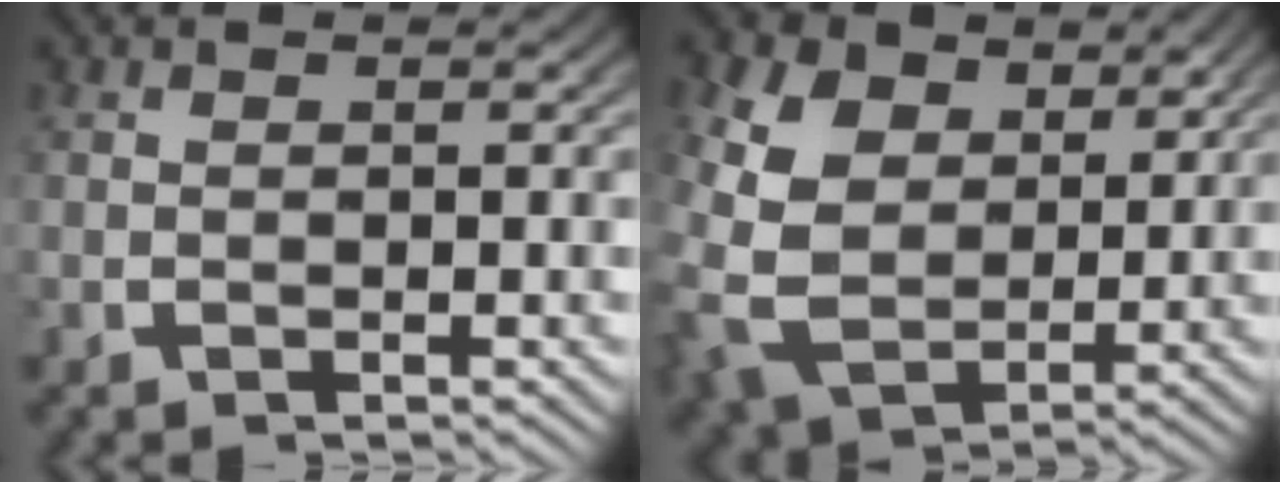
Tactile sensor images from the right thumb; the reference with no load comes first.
{"total": 11.3, "force": [-0.1, 9.1, 6.8], "torque": [-0.205, -0.069, 0.023]}